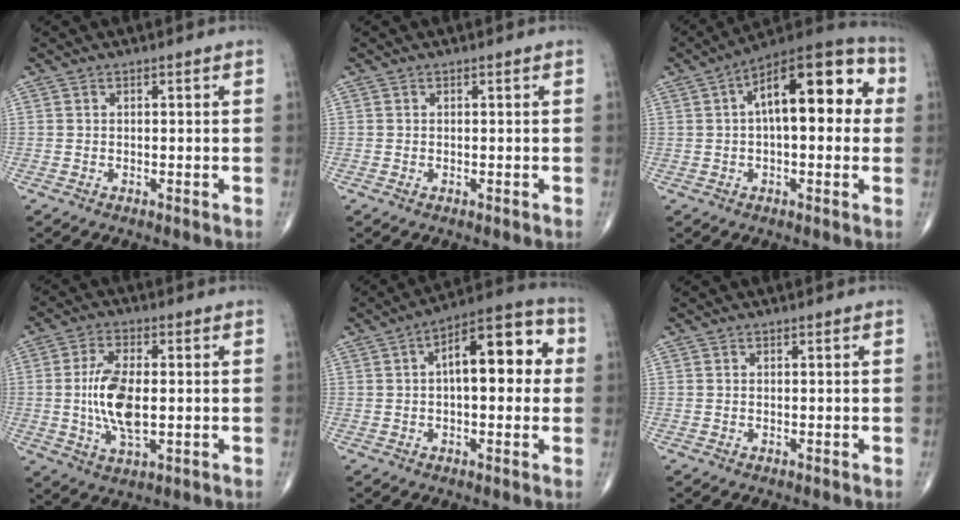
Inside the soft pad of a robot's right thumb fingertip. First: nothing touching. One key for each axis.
{"total": 0.0}
{"total": 18.3, "fx": 3.5, "fy": 8.0, "fz": 16.0, "tx": -0.211, "ty": 0.040, "tz": 0.042}
{"total": 10.5, "fx": -0.2, "fy": 4.8, "fz": 9.4, "tx": -0.187, "ty": -0.005, "tz": -0.002}
{"total": 14.5, "fx": 2.3, "fy": 6.4, "fz": 12.9, "tx": -0.162, "ty": 0.034, "tz": 0.028}
{"total": 0.0}